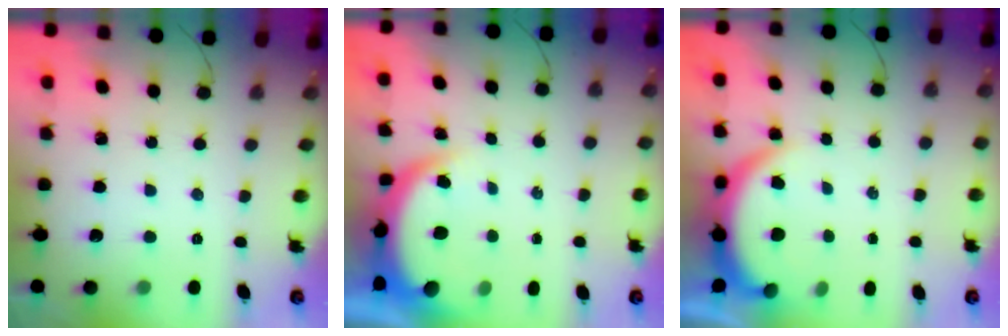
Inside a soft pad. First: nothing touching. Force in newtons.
{"total": 5.2, "press": 5.1, "slide": 0.8}
{"total": 5.1, "press": 5.1, "slide": 0.4}